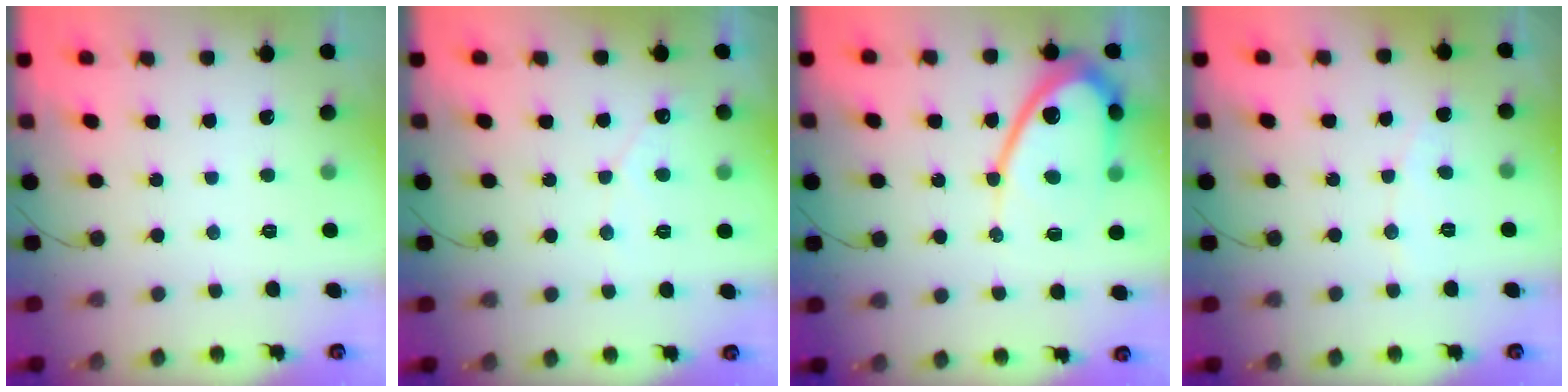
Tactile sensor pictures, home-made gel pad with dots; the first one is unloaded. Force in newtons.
{"total": 3.1, "press": 3.1, "slide": 0.1}
{"total": 12.5, "press": 12.5, "slide": 1.1}
{"total": 2.8, "press": 2.8, "slide": 0.3}